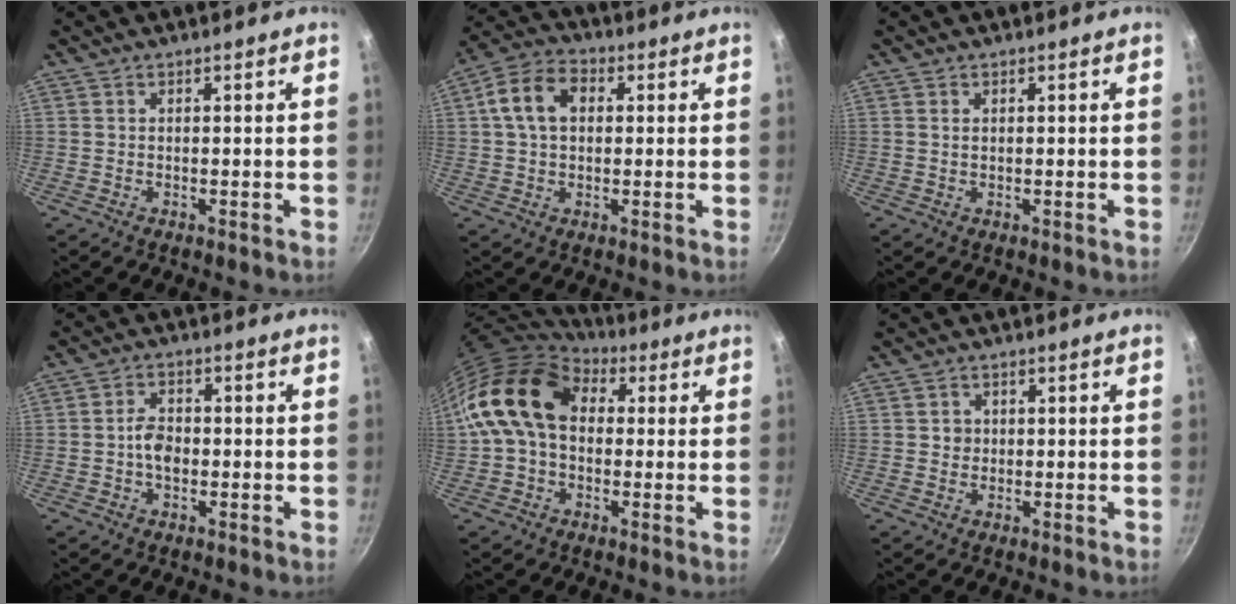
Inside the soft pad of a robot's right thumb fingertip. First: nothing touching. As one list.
[{"total": 9.5, "force": [1.8, 6.7, 6.5], "torque": [-0.104, 0.020, 0.017]}, {"total": 0.7, "force": [0.3, 0.4, 0.5], "torque": [-0.009, 0.001, 0.006]}, {"total": 4.5, "force": [-0.7, 3.1, 3.2], "torque": [-0.042, 0.015, -0.016]}, {"total": 14.9, "force": [2.9, 10.7, 10.0], "torque": [-0.150, 0.019, 0.034]}, {"total": 1.8, "force": [0.2, 1.7, 0.5], "torque": [0.002, 0.003, 0.001]}]